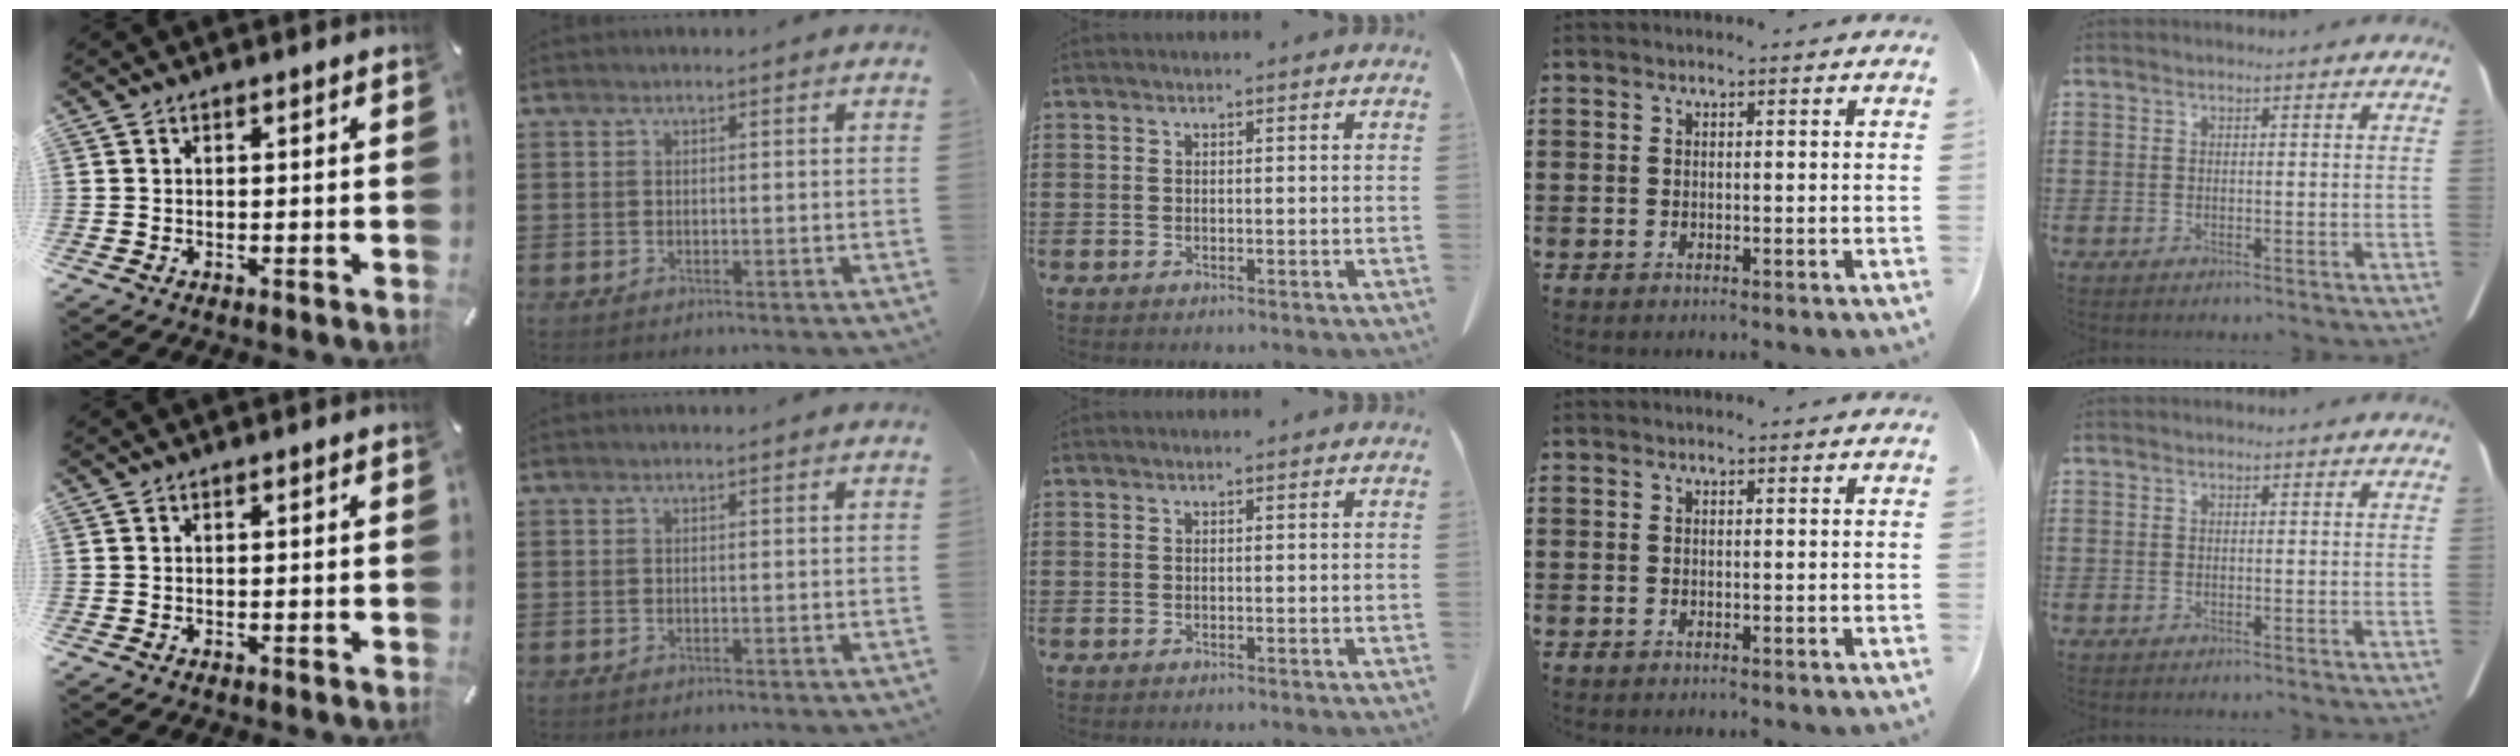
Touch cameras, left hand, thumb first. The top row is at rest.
{}